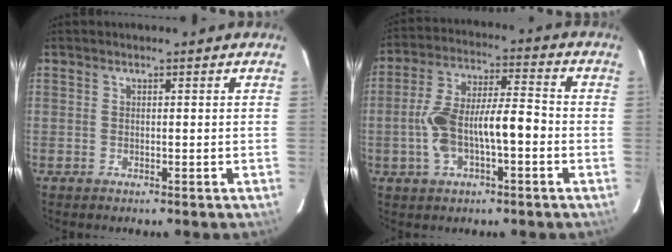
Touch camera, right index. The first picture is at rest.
{"total": 11.5, "force": [-2.4, 3.6, 10.7], "torque": [-0.211, 0.026, -0.040]}